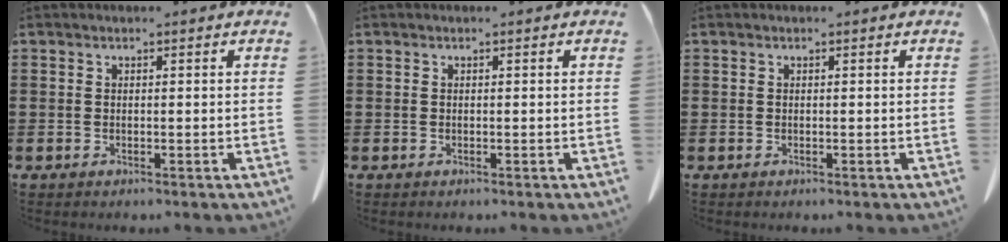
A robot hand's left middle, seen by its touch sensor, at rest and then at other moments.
{"total": 0.0}
{"total": 0.0}